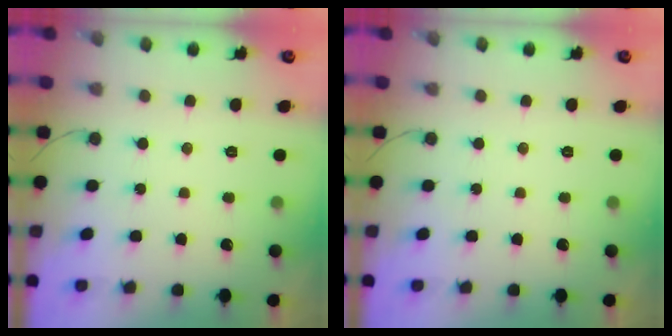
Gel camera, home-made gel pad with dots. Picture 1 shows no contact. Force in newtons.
{"total": 0.0}